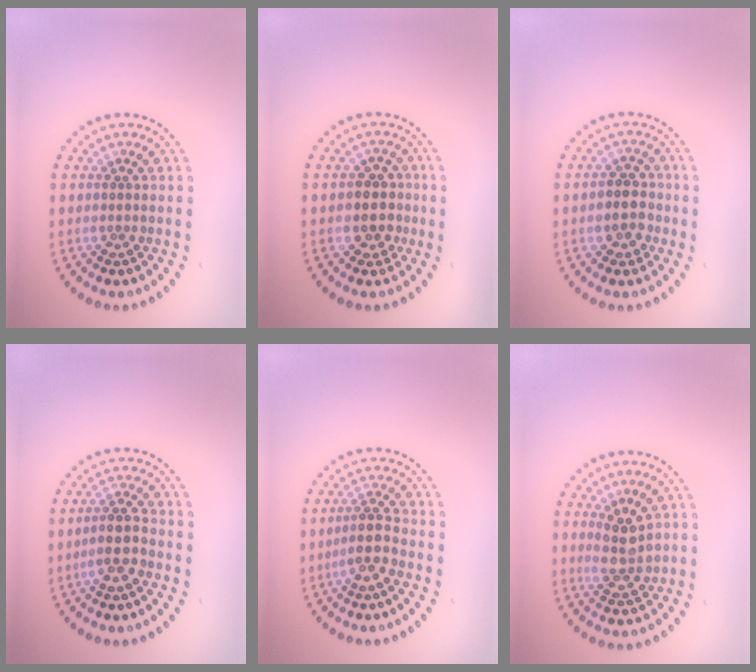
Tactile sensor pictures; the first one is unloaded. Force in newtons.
{"total": 2.8, "press": 2.5, "slide": 1.3}
{"total": 2.8, "press": 2.7, "slide": 0.9}
{"total": 2.6, "press": 2.3, "slide": 1.3}
{"total": 2.7, "press": 2.1, "slide": 1.6}
{"total": 2.8, "press": 2.6, "slide": 1.1}